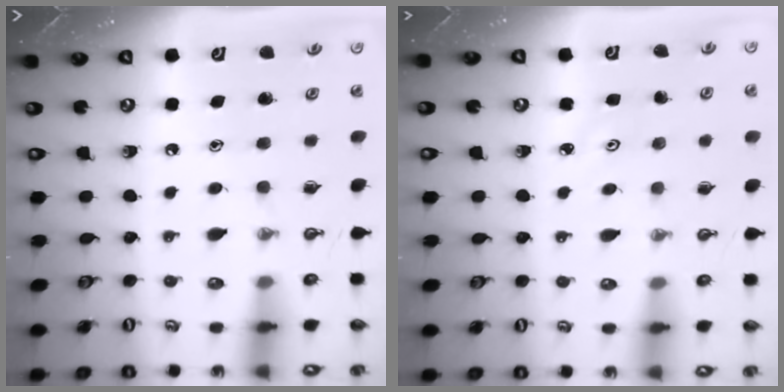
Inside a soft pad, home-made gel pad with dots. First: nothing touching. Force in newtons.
{"total": 2.1, "press": 2.1, "slide": 0.3}